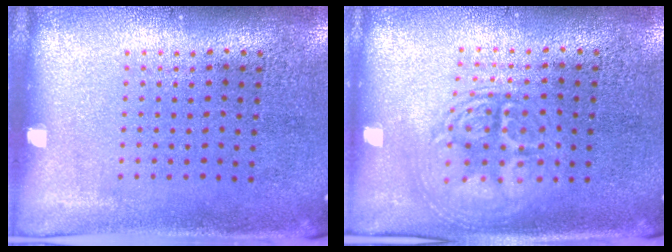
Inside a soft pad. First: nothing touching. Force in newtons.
{"total": 2.2, "press": 2.2, "slide": 0.3}